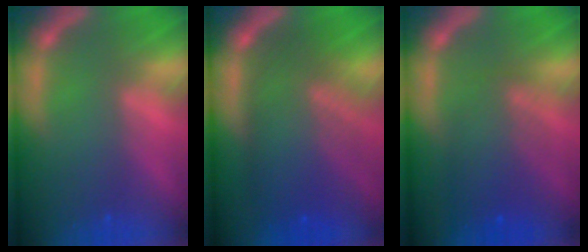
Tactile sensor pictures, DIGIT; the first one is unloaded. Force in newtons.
{"total": 9.1}
{"total": 5.6}